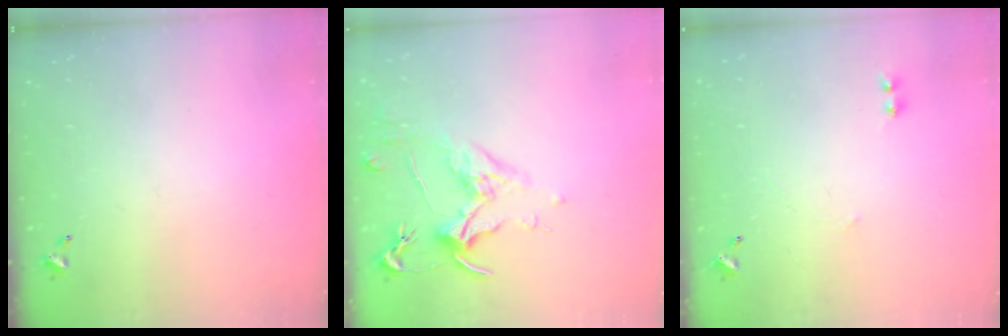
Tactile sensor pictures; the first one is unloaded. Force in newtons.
{"total": 1.7, "press": 1.4, "slide": 0.9}
{"total": 2.9, "press": 2.9, "slide": 0.4}